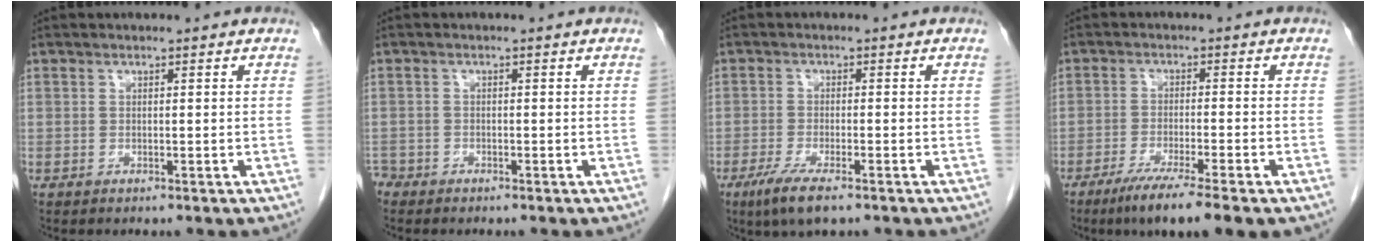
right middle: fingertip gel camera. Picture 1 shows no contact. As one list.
[{"total": 1.9, "force": [-1.7, 0.8, 0.1], "torque": [-0.001, 0.000, -0.030]}, {"total": 5.9, "force": [-3.8, 0.9, 4.4], "torque": [-0.088, -0.017, -0.063]}, {"total": 8.7, "force": [-5.9, -0.2, 6.4], "torque": [-0.103, -0.022, -0.092]}]